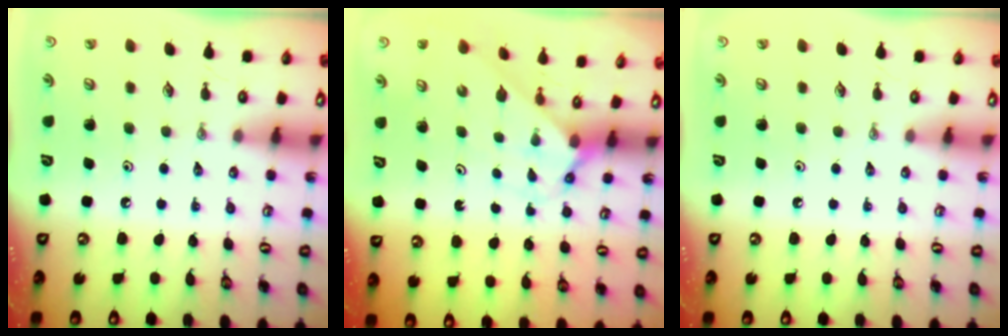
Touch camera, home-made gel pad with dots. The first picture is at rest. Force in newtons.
{"total": 2.7, "press": 2.7, "slide": 0.2}
{"total": 0.0}